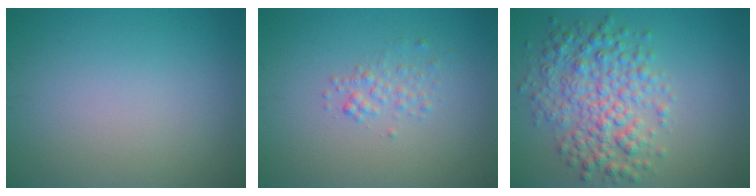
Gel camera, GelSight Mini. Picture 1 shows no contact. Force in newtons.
{"total": 1.5, "press": 1.5, "slide": 0.1}
{"total": 5.8, "press": 5.8, "slide": 0.0}